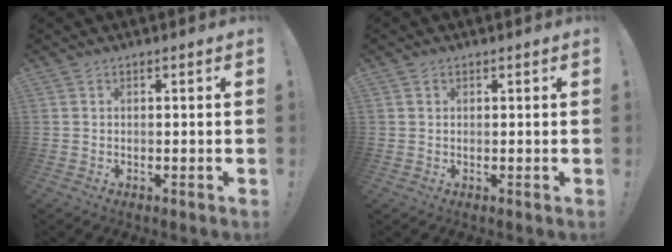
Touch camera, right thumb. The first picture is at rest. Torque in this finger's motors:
{"motor_torque": [-0.21, -0.19, -0.36, 0.12, 0.00]}